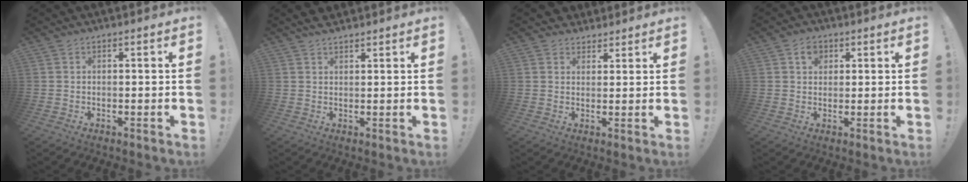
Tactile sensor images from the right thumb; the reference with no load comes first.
{"total": 3.3, "force": [3.0, 0.9, 1.0], "torque": [-0.007, -0.016, 0.054]}
{"total": 3.9, "force": [2.9, 2.5, 0.1], "torque": [0.009, -0.016, 0.053]}
{"total": 4.1, "force": [1.8, 3.2, 1.9], "torque": [-0.019, -0.004, 0.029]}